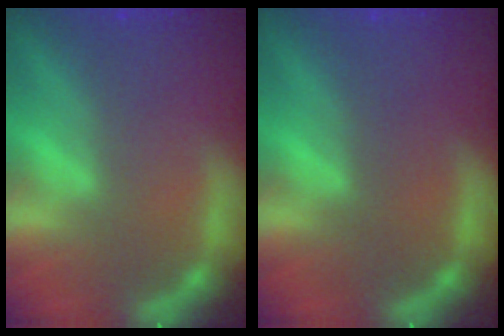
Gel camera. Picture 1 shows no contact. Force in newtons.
{"total": 0.0}